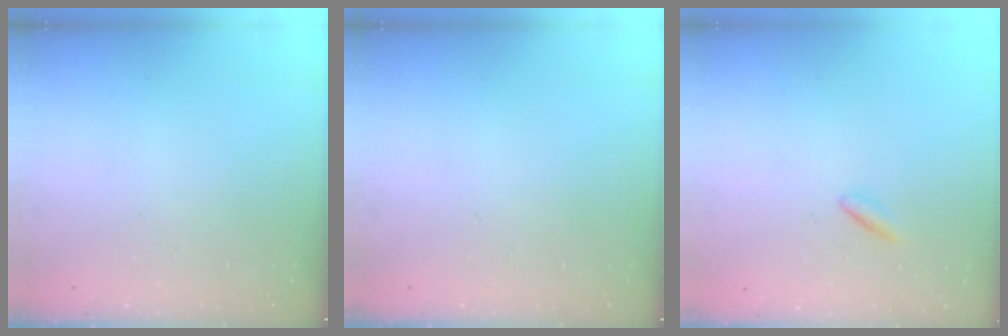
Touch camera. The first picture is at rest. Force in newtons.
{"total": 0.0}
{"total": 0.7, "press": 0.4, "slide": 0.5}